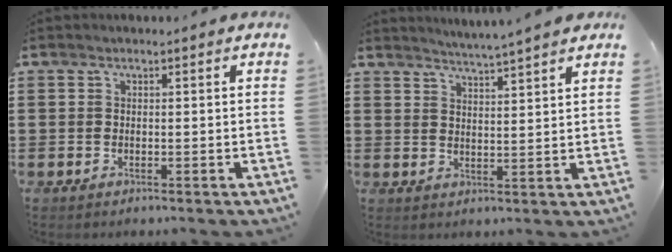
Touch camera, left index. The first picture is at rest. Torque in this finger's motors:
{"motor_torque": [0.24, -0.33, 0.11, 0.07]}